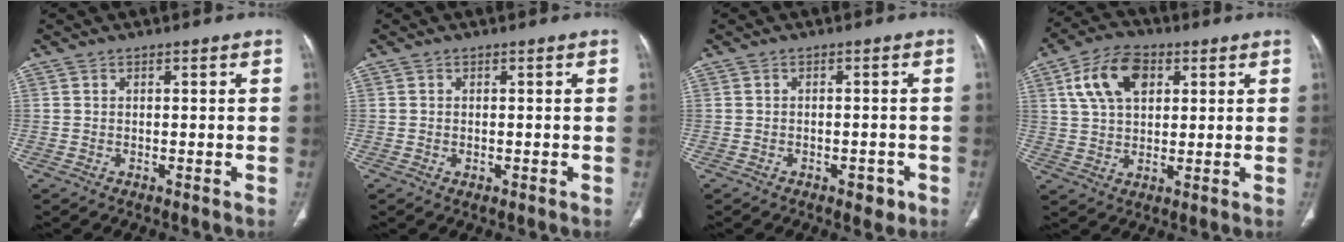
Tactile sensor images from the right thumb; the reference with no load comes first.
{"total": 0.8, "force": [-0.2, 0.5, 0.5], "torque": [-0.011, 0.000, 0.000]}
{"total": 2.8, "force": [-1.5, 1.6, 1.7], "torque": [-0.013, 0.006, -0.015]}
{"total": 11.3, "force": [4.1, 7.1, 7.9], "torque": [-0.132, 0.004, 0.072]}